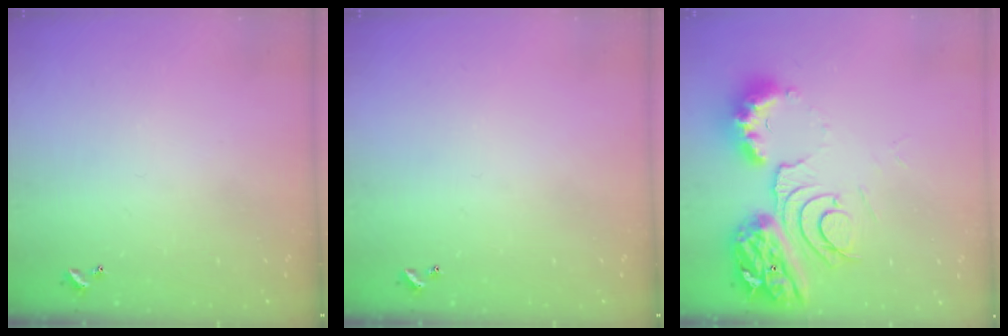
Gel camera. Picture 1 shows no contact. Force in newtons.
{"total": 0.0}
{"total": 14.1, "press": 14.1, "slide": 1.5}